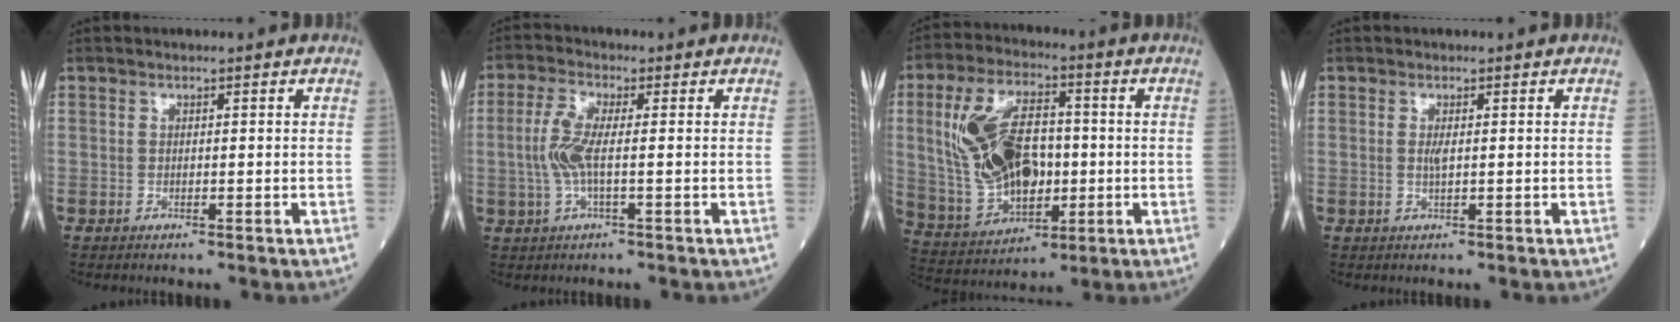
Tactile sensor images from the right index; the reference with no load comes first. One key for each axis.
{"total": 5.0, "fx": -0.3, "fy": 1.0, "fz": 4.9, "tx": -0.125, "ty": 0.002, "tz": -0.010}
{"total": 15.0, "fx": 0.7, "fy": 8.2, "fz": 12.5, "tx": -0.265, "ty": 0.018, "tz": 0.023}
{"total": 0.9, "fx": 0.1, "fy": 0.1, "fz": 0.9, "tx": -0.023, "ty": -0.003, "tz": 0.000}